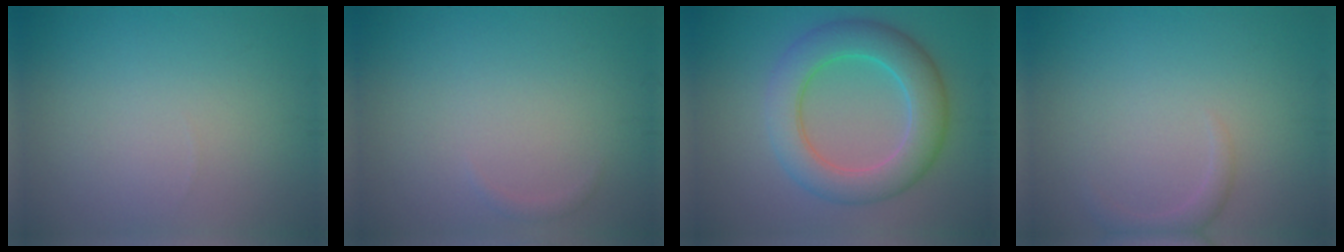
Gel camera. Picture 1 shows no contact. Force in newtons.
{"total": 0.6, "press": 0.6, "slide": 0.0}
{"total": 6.8, "press": 6.8, "slide": 0.1}
{"total": 1.4, "press": 1.4, "slide": 0.1}